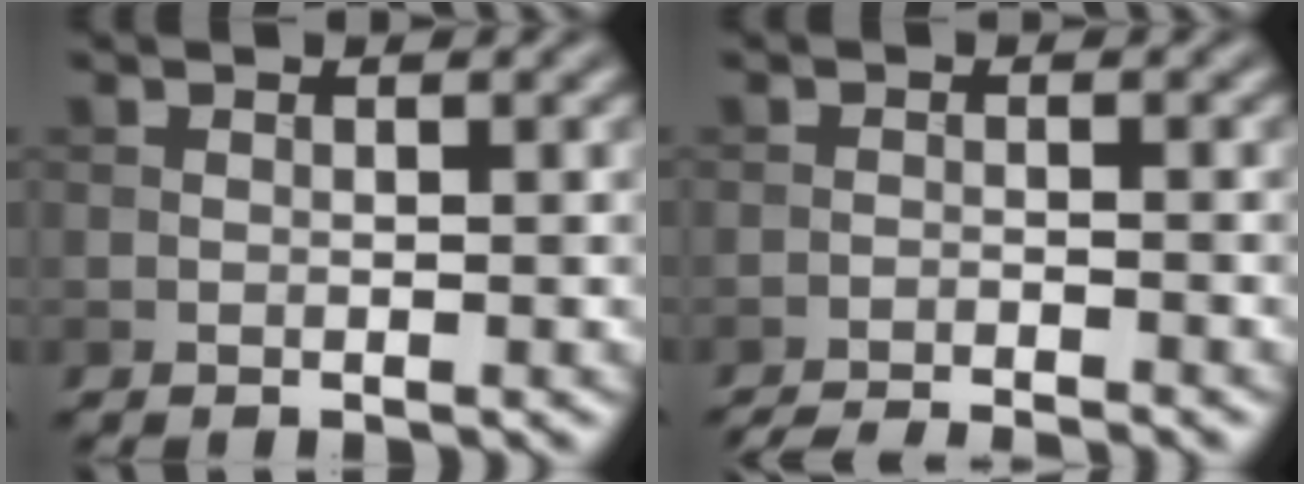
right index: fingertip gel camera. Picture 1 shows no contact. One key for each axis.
{"total": 5.0, "fx": -4.7, "fy": 0.5, "fz": 1.6, "tx": -0.026, "ty": -0.014, "tz": -0.075}